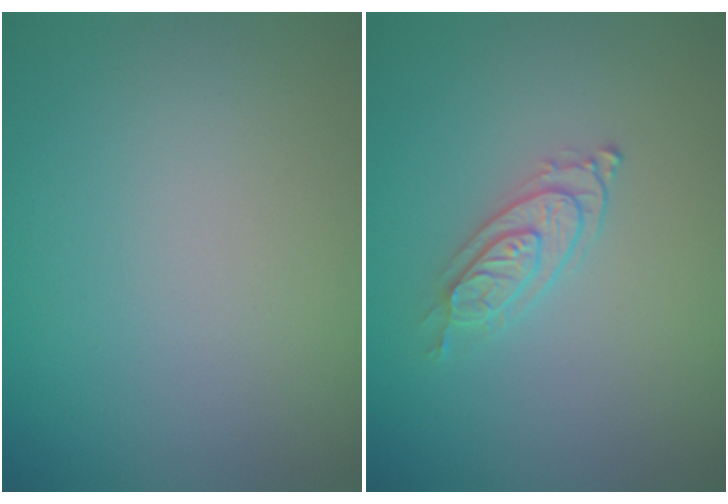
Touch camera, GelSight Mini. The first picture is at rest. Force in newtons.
{"total": 2.3, "press": 2.1, "slide": 0.9}